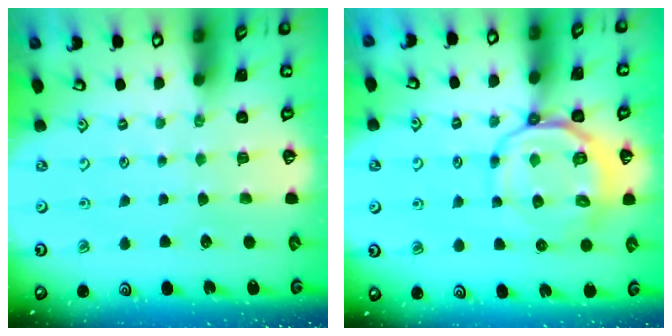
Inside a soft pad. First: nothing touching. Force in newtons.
{"total": 11.9, "press": 11.7, "slide": 2.4}